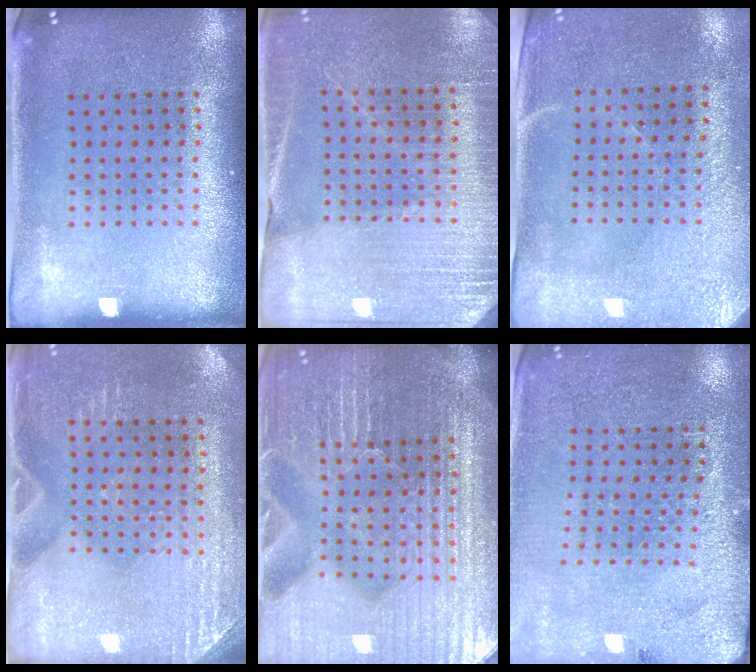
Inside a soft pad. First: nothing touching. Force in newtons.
{"total": 2.9, "press": 2.9, "slide": 0.2}
{"total": 2.9, "press": 2.5, "slide": 1.5}
{"total": 2.8, "press": 2.6, "slide": 1.0}
{"total": 6.3, "press": 5.6, "slide": 2.8}
{"total": 2.8, "press": 2.8, "slide": 0.3}